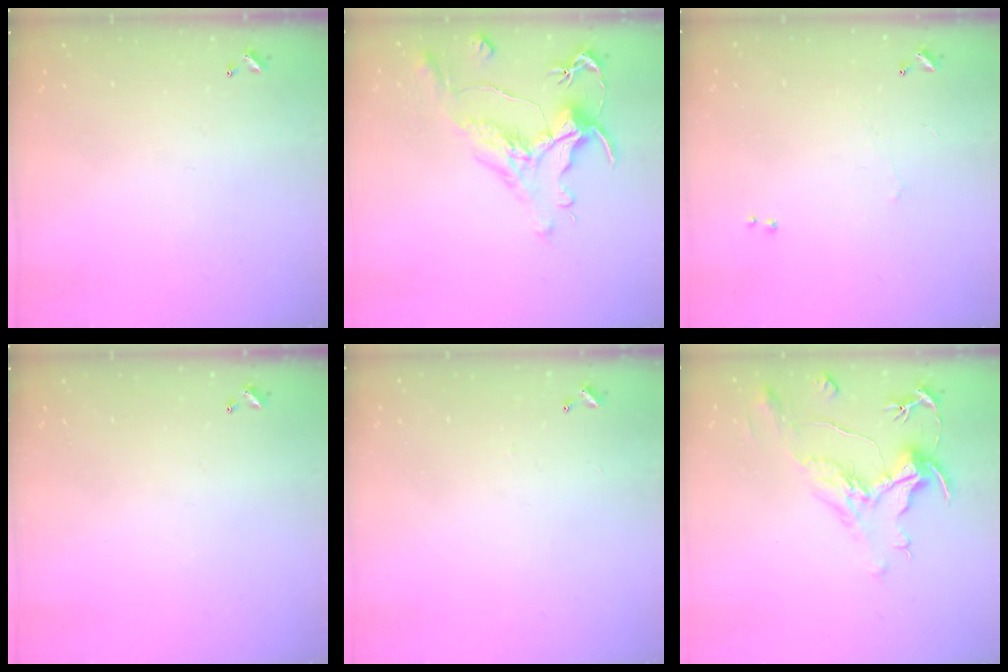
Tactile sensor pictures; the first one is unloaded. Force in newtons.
{"total": 1.7, "press": 0.9, "slide": 1.4}
{"total": 1.0, "press": 0.9, "slide": 0.5}
{"total": 0.0}
{"total": 2.6, "press": 2.6, "slide": 0.4}
{"total": 1.9, "press": 1.4, "slide": 1.2}